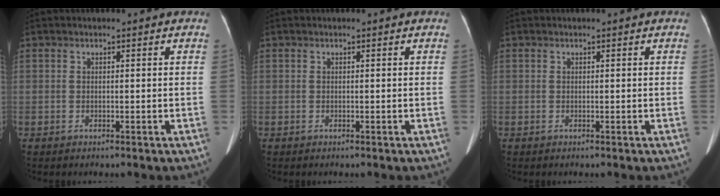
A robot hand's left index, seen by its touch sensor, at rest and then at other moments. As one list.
[{"total": 0.0}, {"total": 0.0}]